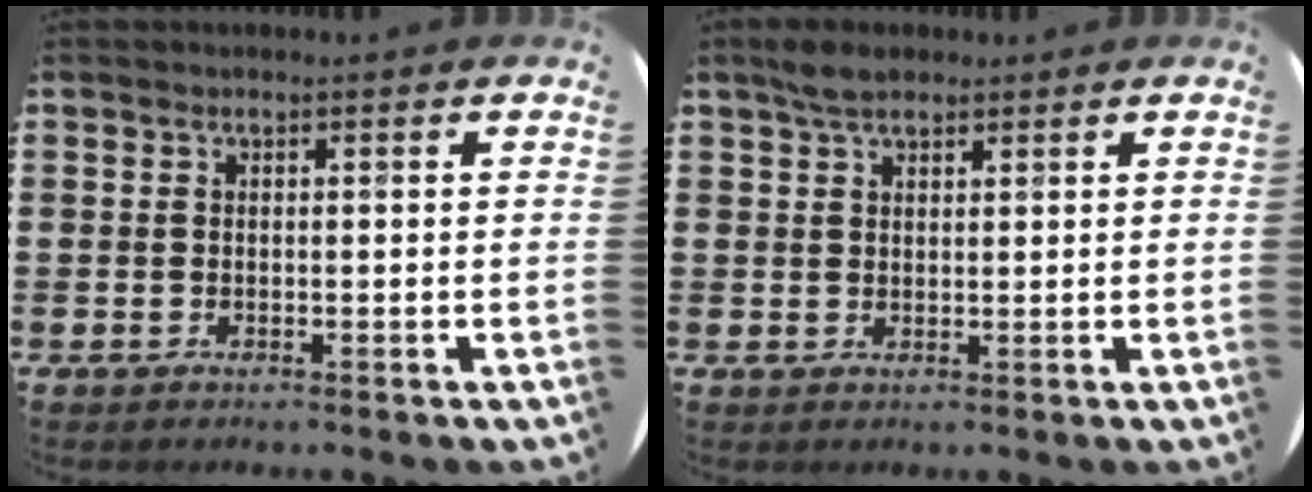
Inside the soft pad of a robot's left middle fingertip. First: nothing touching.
{"total": 3.1, "force": [2.6, 1.2, 1.3], "torque": [-0.022, 0.004, 0.046]}